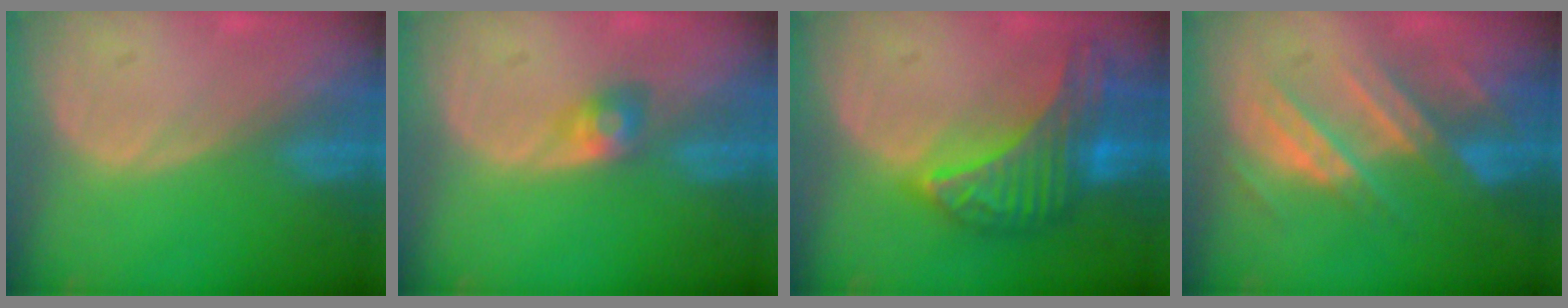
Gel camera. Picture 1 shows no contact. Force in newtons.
{"total": 2.9, "press": 2.7, "slide": 1.1}
{"total": 9.9, "press": 9.9, "slide": 0.6}
{"total": 9.0, "press": 7.8, "slide": 4.4}